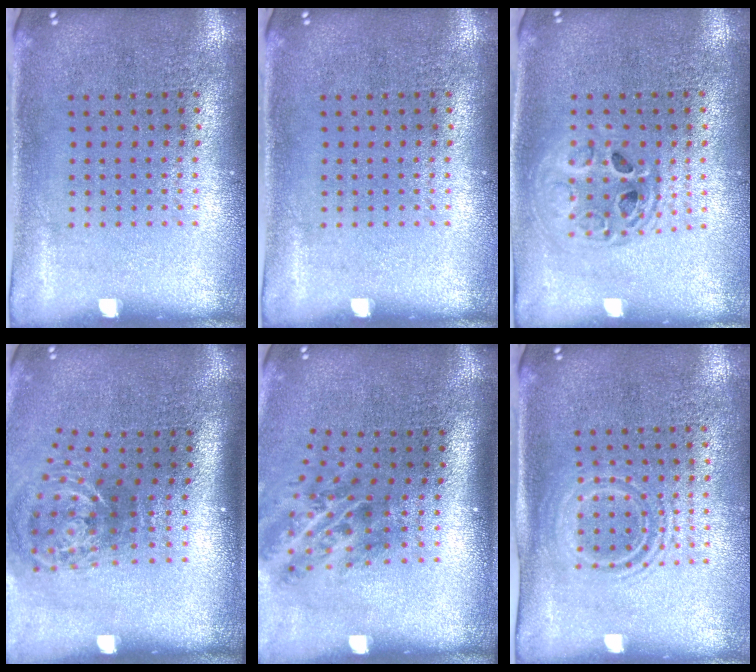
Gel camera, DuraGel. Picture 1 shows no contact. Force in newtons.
{"total": 0.0}
{"total": 1.4, "press": 1.2, "slide": 0.7}
{"total": 2.2, "press": 1.3, "slide": 1.8}
{"total": 2.1, "press": 1.3, "slide": 1.7}
{"total": 1.4, "press": 1.2, "slide": 0.7}